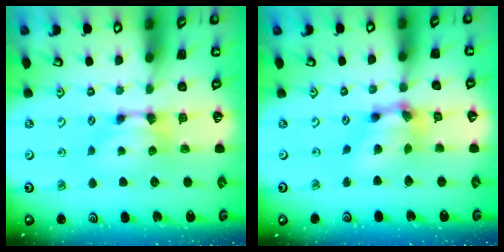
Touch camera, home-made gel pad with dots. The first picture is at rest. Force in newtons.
{"total": 6.4, "press": 6.0, "slide": 2.3}